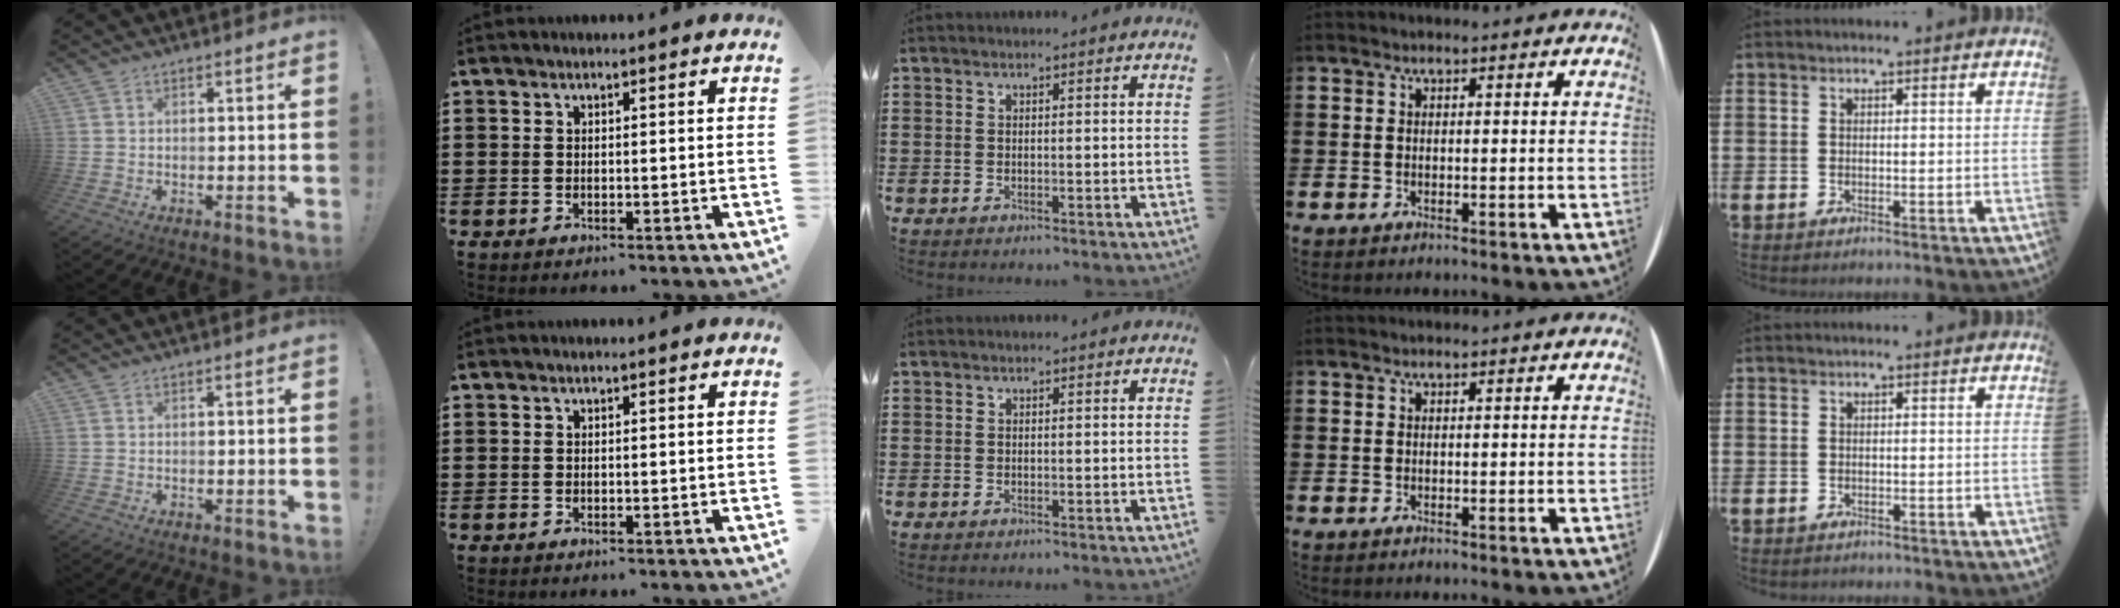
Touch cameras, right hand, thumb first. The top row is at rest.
{}